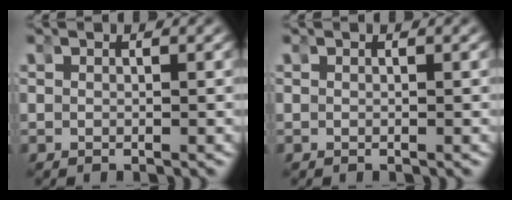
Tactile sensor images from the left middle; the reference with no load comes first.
{"total": 0.0}